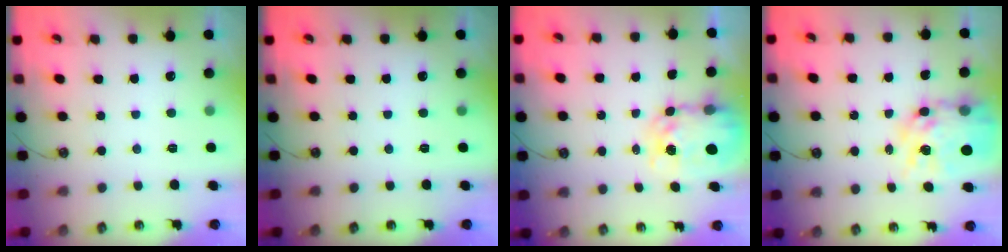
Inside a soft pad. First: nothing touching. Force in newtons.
{"total": 0.0}
{"total": 7.7, "press": 7.6, "slide": 0.7}
{"total": 17.5, "press": 17.4, "slide": 1.4}